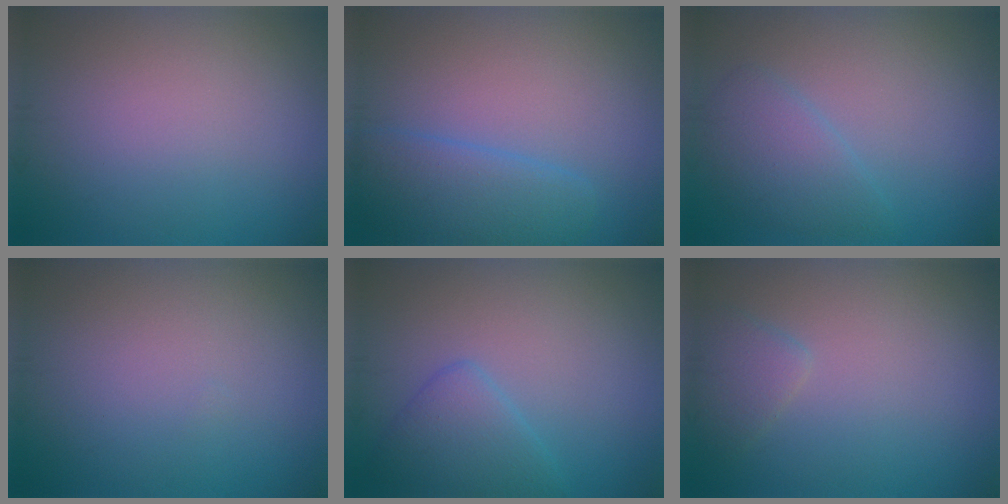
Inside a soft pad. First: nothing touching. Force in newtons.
{"total": 2.7, "press": 2.7, "slide": 0.0}
{"total": 2.7, "press": 2.7, "slide": 0.1}
{"total": 0.0}
{"total": 2.3, "press": 2.3, "slide": 0.0}
{"total": 1.7, "press": 1.7, "slide": 0.2}